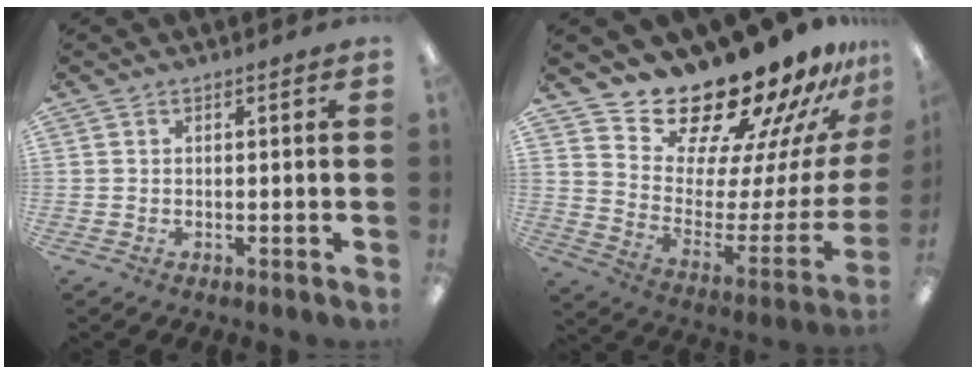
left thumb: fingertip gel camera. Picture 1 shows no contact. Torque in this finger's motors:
{"motor_torque": [0.62, 0.59, 0.30, -0.38, 0.14]}